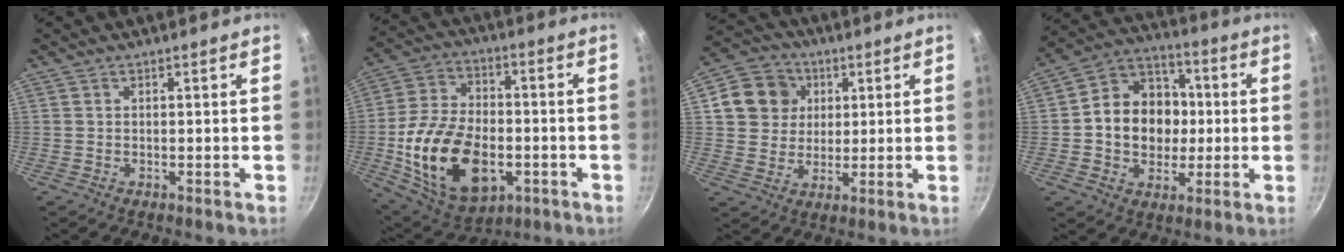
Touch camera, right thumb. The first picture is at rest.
{"total": 21.9, "force": [-5.2, 13.5, 16.4], "torque": [-0.292, 0.021, -0.077]}
{"total": 10.6, "force": [3.1, 9.4, 3.9], "torque": [-0.043, 0.009, 0.048]}
{"total": 15.7, "force": [-0.3, 13.0, 8.8], "torque": [-0.107, 0.027, -0.017]}